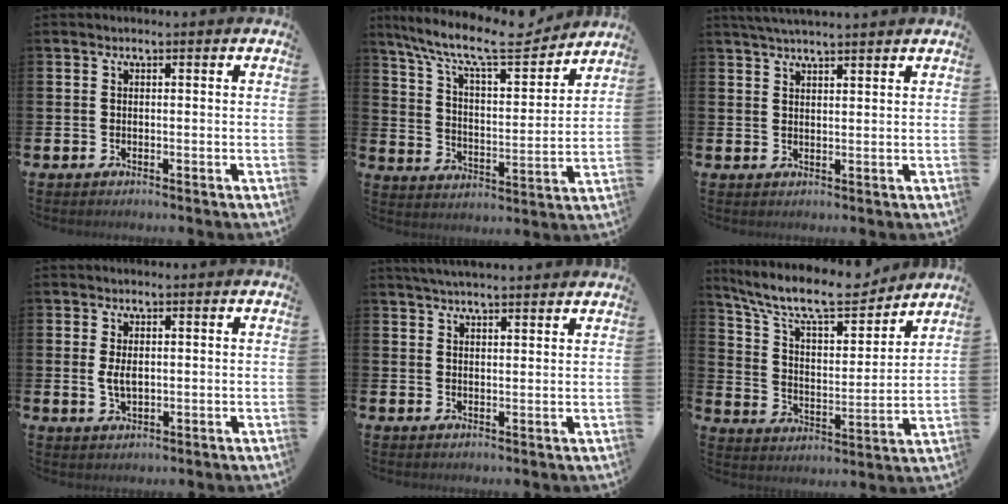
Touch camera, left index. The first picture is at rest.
{"total": 11.2, "force": [9.6, 2.5, 5.2], "torque": [-0.126, -0.060, 0.161]}
{"total": 3.3, "force": [3.2, 0.0, 0.7], "torque": [-0.020, -0.007, 0.059]}
{"total": 2.6, "force": [0.5, 1.4, 2.2], "torque": [-0.037, 0.003, 0.006]}
{"total": 3.7, "force": [3.6, 0.1, 0.7], "torque": [-0.020, -0.009, 0.066]}
{"total": 11.6, "force": [10.2, 2.8, 4.7], "torque": [-0.122, -0.064, 0.176]}